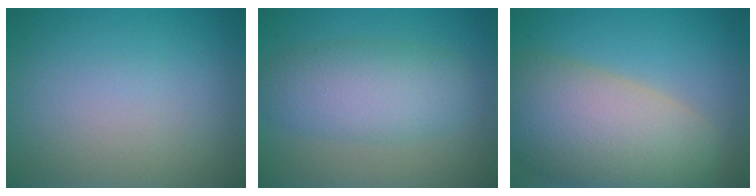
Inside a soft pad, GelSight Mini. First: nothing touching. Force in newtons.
{"total": 5.5, "press": 5.5, "slide": 0.2}
{"total": 11.6, "press": 11.6, "slide": 0.7}